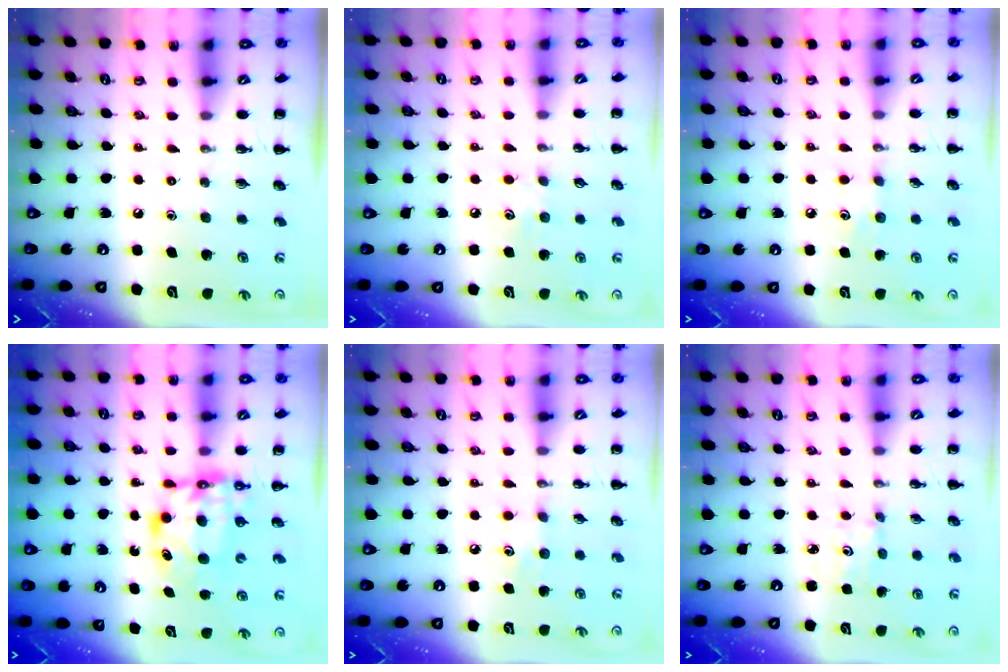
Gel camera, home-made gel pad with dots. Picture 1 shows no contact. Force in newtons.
{"total": 4.1, "press": 3.9, "slide": 1.1}
{"total": 7.1, "press": 6.9, "slide": 1.7}
{"total": 6.7, "press": 6.6, "slide": 1.0}
{"total": 7.1, "press": 6.9, "slide": 1.7}
{"total": 1.8, "press": 1.7, "slide": 0.6}